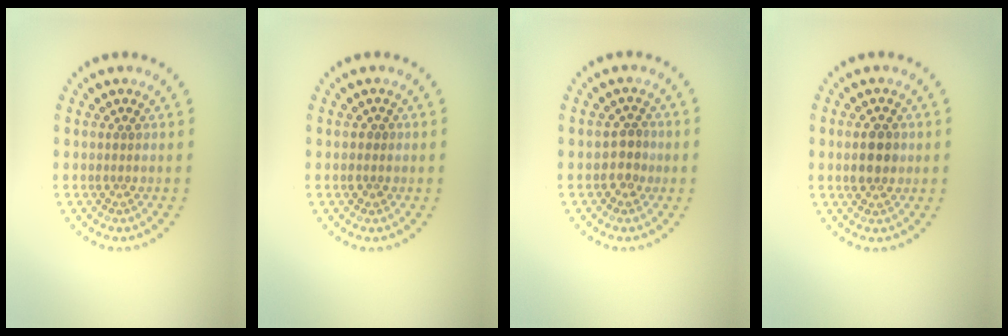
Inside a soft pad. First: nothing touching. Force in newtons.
{"total": 0.9, "press": 0.8, "slide": 0.4}
{"total": 2.0, "press": 1.7, "slide": 0.9}
{"total": 2.8, "press": 2.8, "slide": 0.2}